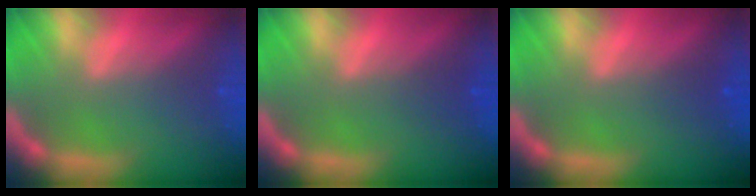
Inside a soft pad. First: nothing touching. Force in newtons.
{"total": 1.0}
{"total": 1.0}